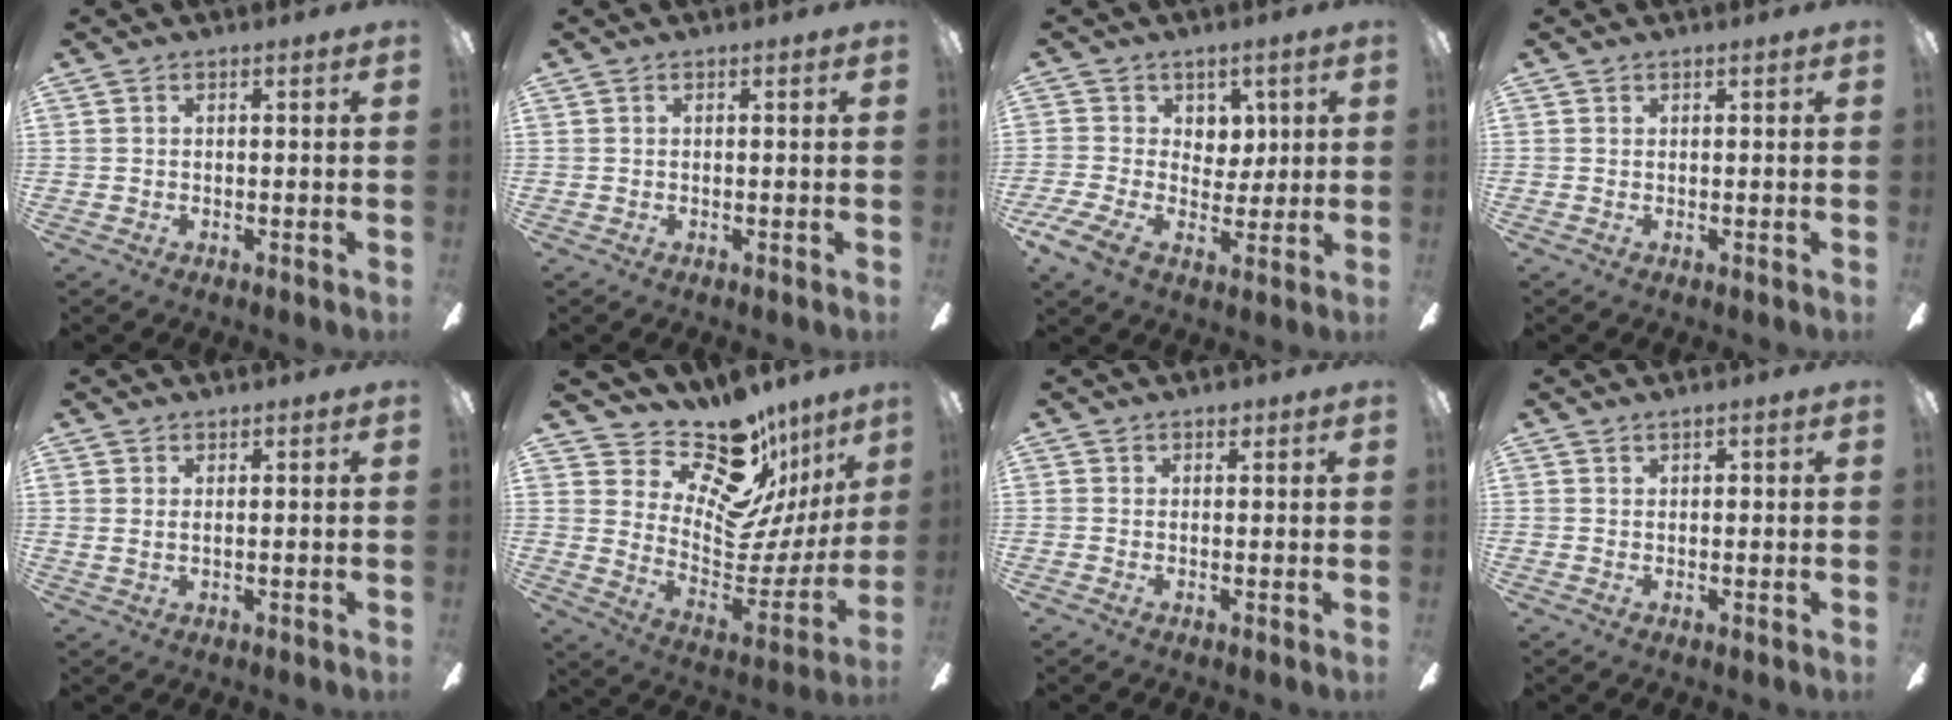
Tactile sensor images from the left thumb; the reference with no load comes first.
{"total": 0.0}
{"total": 8.3, "force": [1.2, 6.6, 4.9], "torque": [-0.091, -0.001, 0.022]}
{"total": 0.0}
{"total": 1.5, "force": [1.0, 0.3, 1.0], "torque": [-0.023, 0.001, 0.018]}
{"total": 18.6, "force": [15.2, 7.9, 7.3], "torque": [-0.103, -0.143, 0.268]}
{"total": 1.1, "force": [0.7, 0.6, 0.6], "torque": [-0.005, -0.001, 0.011]}
{"total": 0.8, "force": [0.6, 0.2, 0.5], "torque": [-0.011, 0.001, 0.011]}